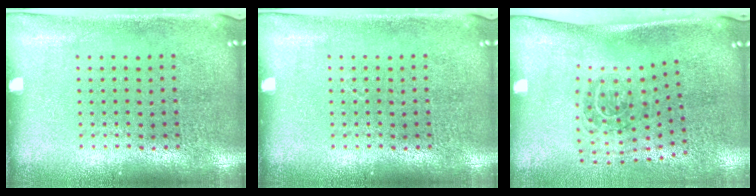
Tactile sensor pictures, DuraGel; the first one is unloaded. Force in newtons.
{"total": 0.0}
{"total": 1.9, "press": 1.2, "slide": 1.5}